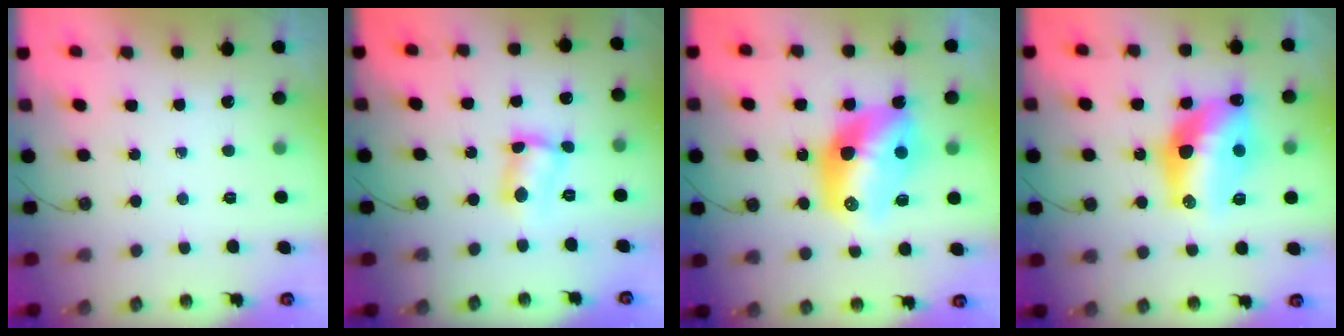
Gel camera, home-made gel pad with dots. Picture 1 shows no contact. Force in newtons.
{"total": 6.3, "press": 6.3, "slide": 0.3}
{"total": 15.2, "press": 15.1, "slide": 1.3}
{"total": 16.1, "press": 16.0, "slide": 1.4}